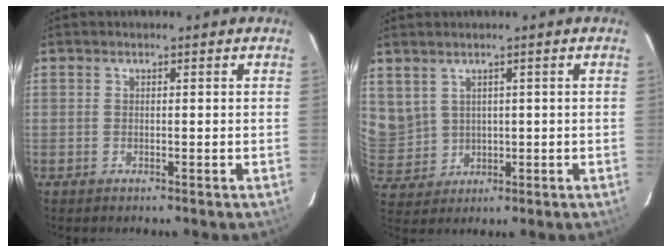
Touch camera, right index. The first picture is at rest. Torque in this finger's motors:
{"motor_torque": [0.03, 0.02, 0.00, 0.01]}